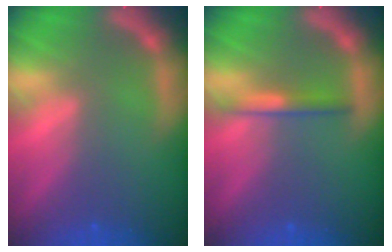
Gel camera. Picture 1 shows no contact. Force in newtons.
{"total": 2.0}